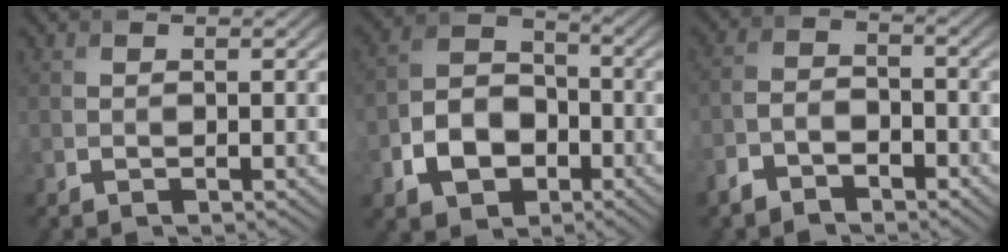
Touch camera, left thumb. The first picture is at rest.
{"total": 8.3, "force": [-3.0, 6.2, 4.7], "torque": [-0.107, -0.008, -0.061]}
{"total": 4.1, "force": [-3.1, 2.1, 1.6], "torque": [-0.036, 0.001, -0.069]}